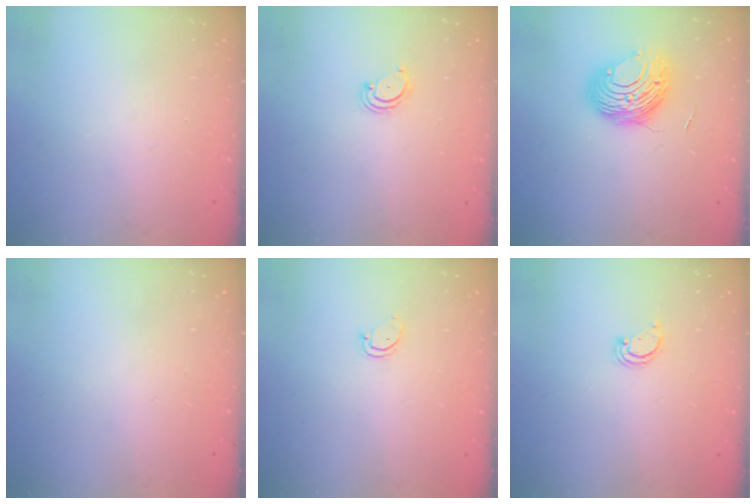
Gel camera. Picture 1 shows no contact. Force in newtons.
{"total": 2.9, "press": 2.9, "slide": 0.3}
{"total": 10.7, "press": 10.7, "slide": 0.6}
{"total": 0.0}
{"total": 2.6, "press": 2.6, "slide": 0.3}
{"total": 2.1, "press": 2.1, "slide": 0.2}